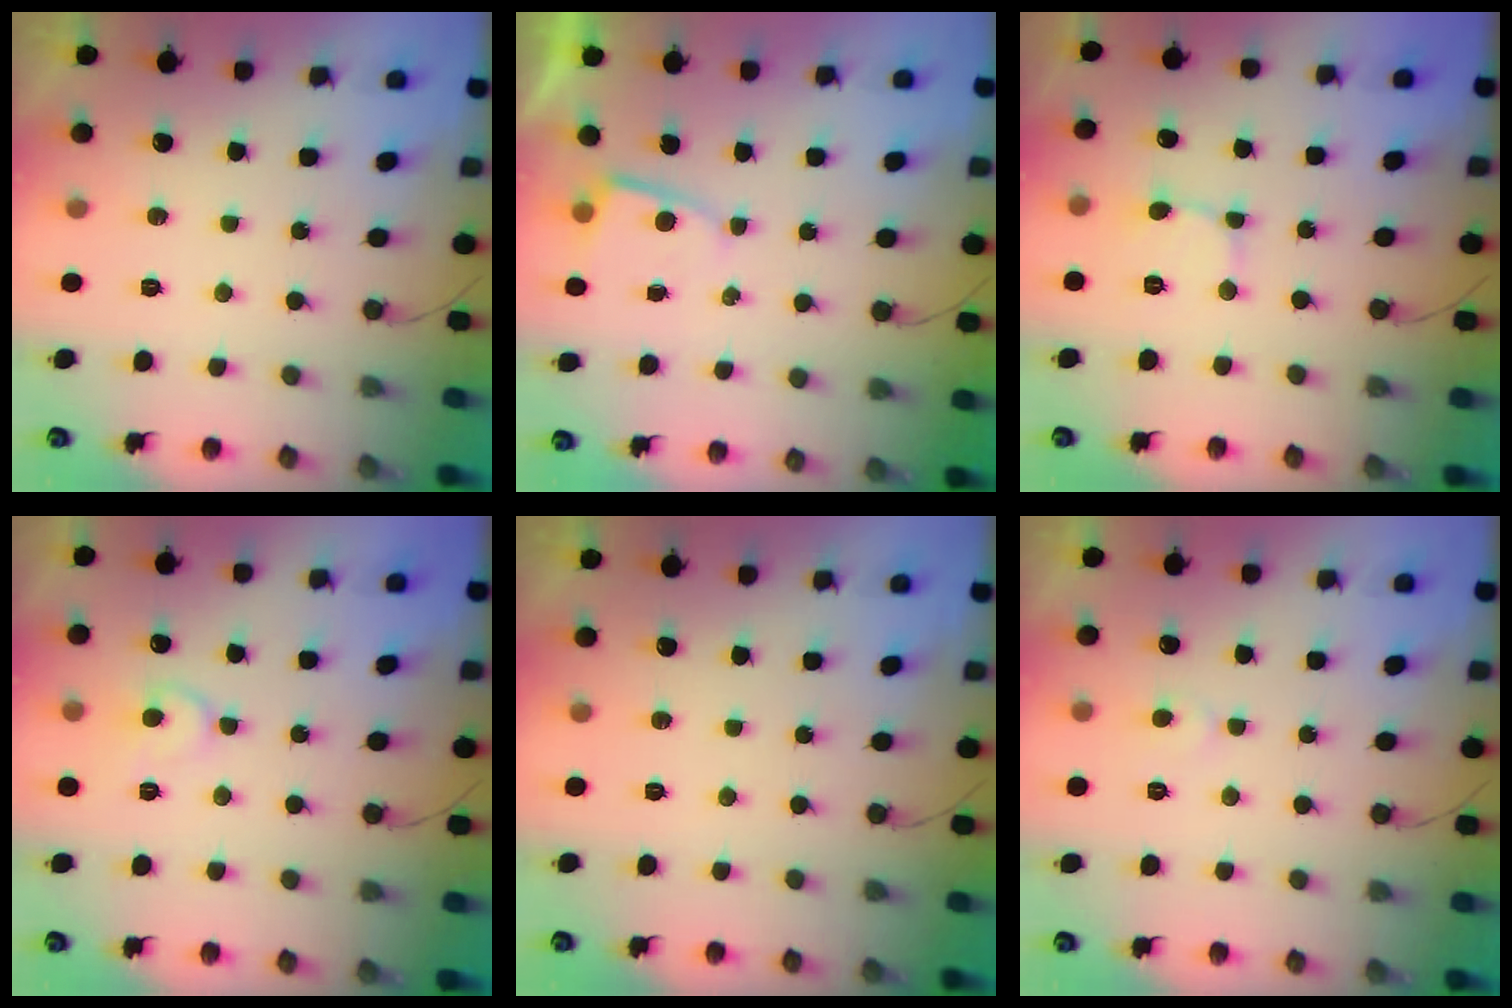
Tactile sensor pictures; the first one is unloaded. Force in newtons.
{"total": 2.0, "press": 2.0, "slide": 0.2}
{"total": 1.6, "press": 1.6, "slide": 0.1}
{"total": 7.9, "press": 7.9, "slide": 0.6}
{"total": 0.0}
{"total": 3.8, "press": 3.8, "slide": 0.4}